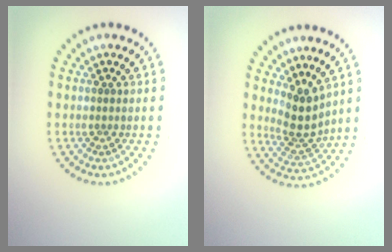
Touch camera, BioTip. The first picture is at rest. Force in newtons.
{"total": 3.2, "press": 2.4, "slide": 2.1}